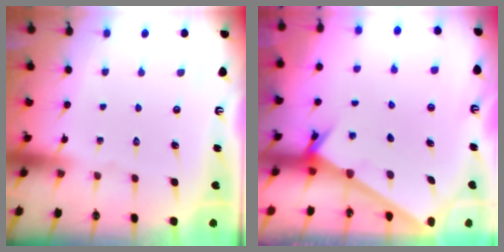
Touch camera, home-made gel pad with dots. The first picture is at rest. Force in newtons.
{"total": 2.4, "press": 2.4, "slide": 0.2}